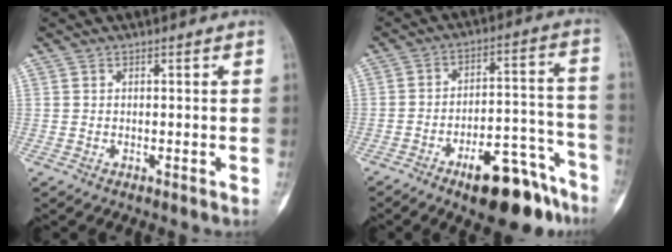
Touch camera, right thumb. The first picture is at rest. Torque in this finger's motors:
{"motor_torque": [3.12, 0.40, 0.79, -1.98, 0.09]}